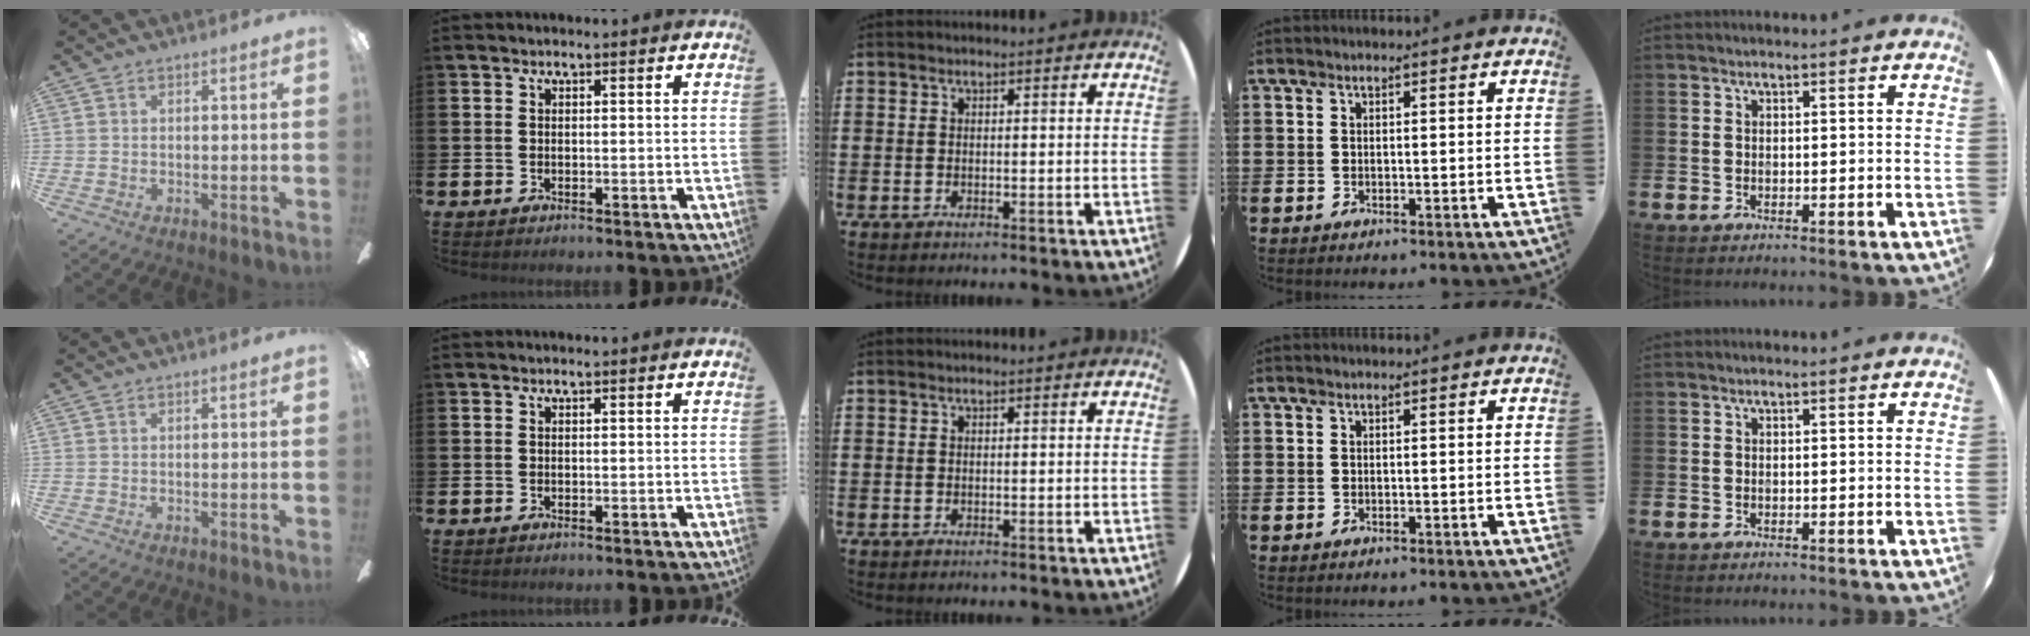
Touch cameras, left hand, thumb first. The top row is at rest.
{}